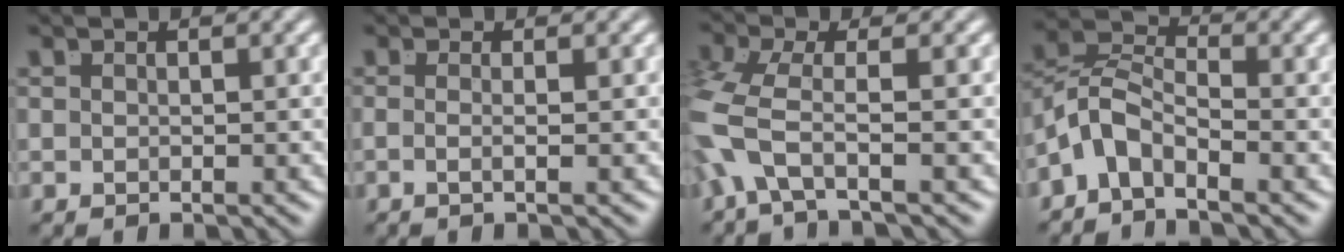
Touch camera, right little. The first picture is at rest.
{"total": 1.8, "force": [-0.8, -1.0, 1.2], "torque": [-0.033, -0.015, -0.008]}
{"total": 3.7, "force": [-1.3, 1.8, 3.0], "torque": [-0.102, -0.027, -0.011]}
{"total": 6.5, "force": [-1.9, 5.2, 3.5], "torque": [-0.078, -0.017, -0.044]}